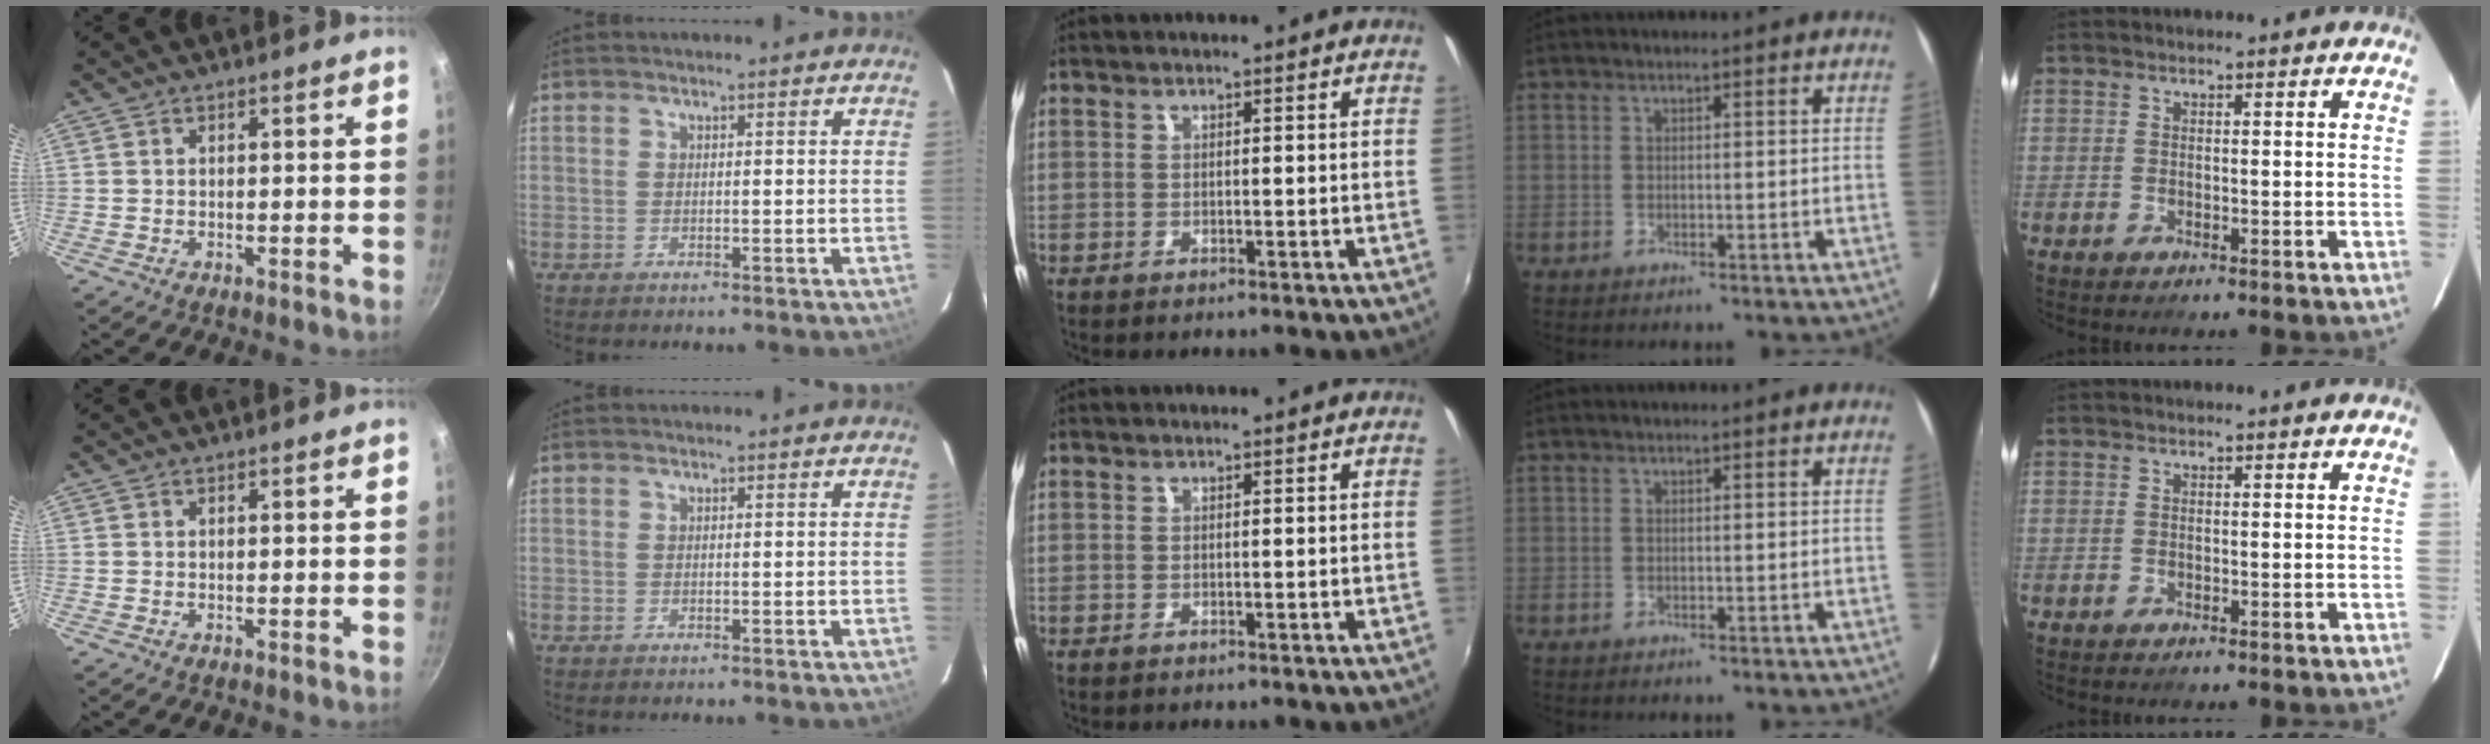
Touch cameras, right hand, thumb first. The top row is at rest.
{}